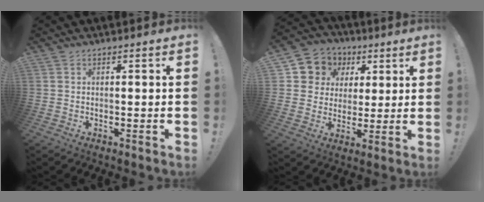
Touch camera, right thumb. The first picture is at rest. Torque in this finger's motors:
{"motor_torque": [-0.42, 0.24, -0.45, 0.23, 0.08]}